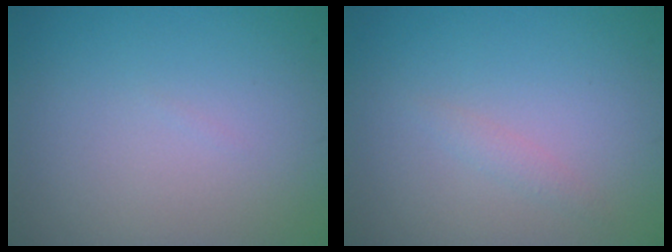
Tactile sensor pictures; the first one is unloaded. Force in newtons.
{"total": 0.9, "press": 0.9, "slide": 0.1}